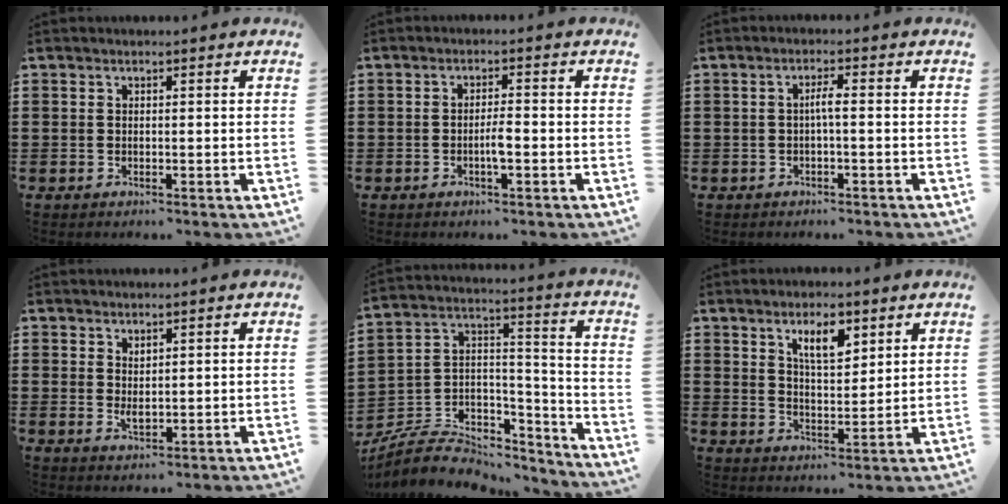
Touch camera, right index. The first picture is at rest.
{"total": 2.8, "force": [-0.9, 0.4, 2.6], "torque": [-0.047, 0.004, -0.017]}
{"total": 2.0, "force": [-0.4, 0.1, 2.0], "torque": [-0.039, 0.001, -0.008]}
{"total": 1.7, "force": [0.7, 0.8, 1.3], "torque": [-0.026, 0.000, 0.013]}
{"total": 6.9, "force": [-5.1, 4.0, 2.3], "torque": [-0.056, 0.001, -0.097]}
{"total": 5.8, "force": [3.4, 2.1, 4.2], "torque": [-0.075, 0.000, 0.056]}